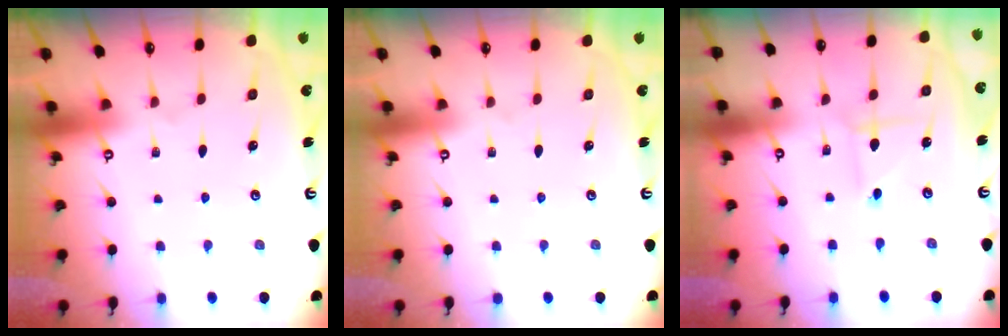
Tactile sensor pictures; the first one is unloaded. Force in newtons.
{"total": 0.0}
{"total": 1.0, "press": 1.0, "slide": 0.1}